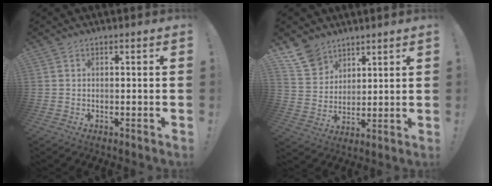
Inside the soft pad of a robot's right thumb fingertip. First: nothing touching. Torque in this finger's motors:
{"motor_torque": [-0.69, 0.66, -0.25, 0.33, 0.11]}